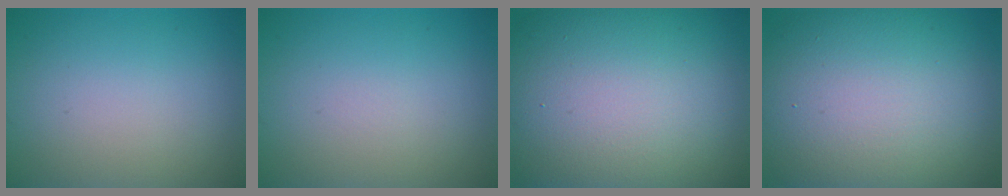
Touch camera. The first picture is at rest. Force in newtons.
{"total": 0.0}
{"total": 18.9, "press": 18.9, "slide": 0.9}
{"total": 15.8, "press": 15.8, "slide": 0.6}